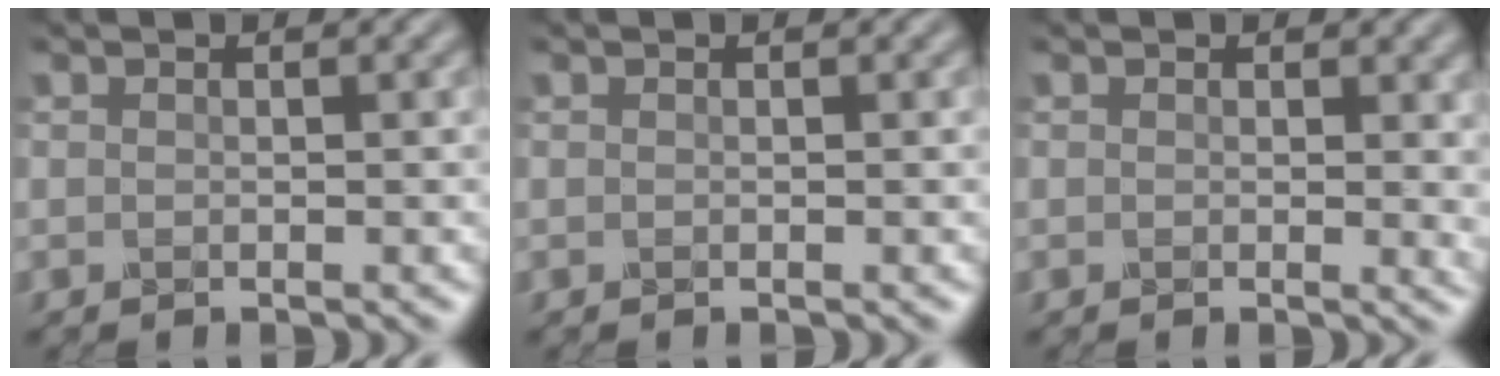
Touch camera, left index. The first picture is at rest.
{"total": 0.0}
{"total": 2.7, "force": [0.1, 1.6, 2.2], "torque": [-0.022, 0.000, -0.001]}